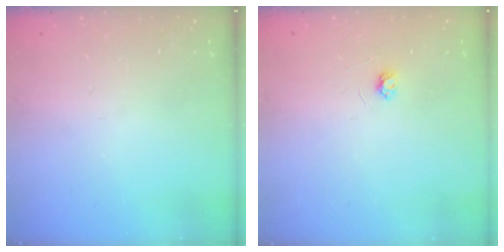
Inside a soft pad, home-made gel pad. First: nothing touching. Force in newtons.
{"total": 2.6, "press": 2.6, "slide": 0.3}